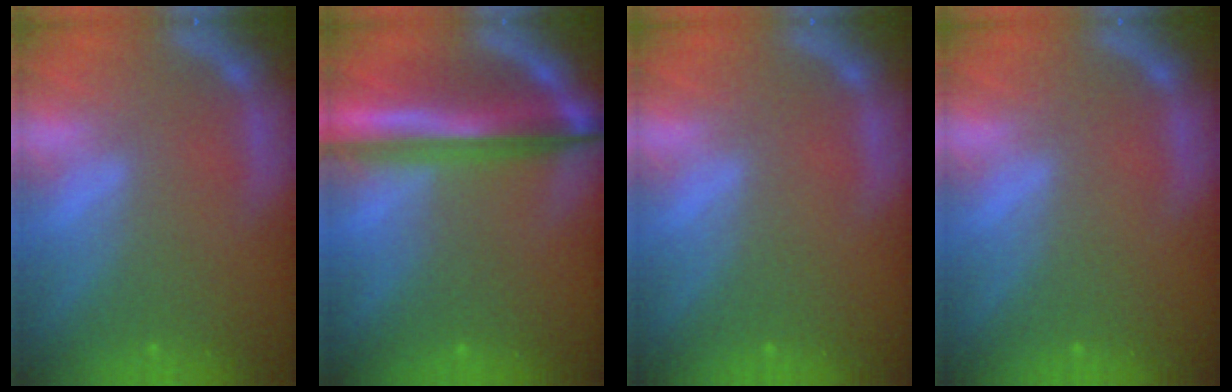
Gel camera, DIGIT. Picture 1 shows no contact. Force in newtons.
{"total": 9.4}
{"total": 0.0}
{"total": 0.0}